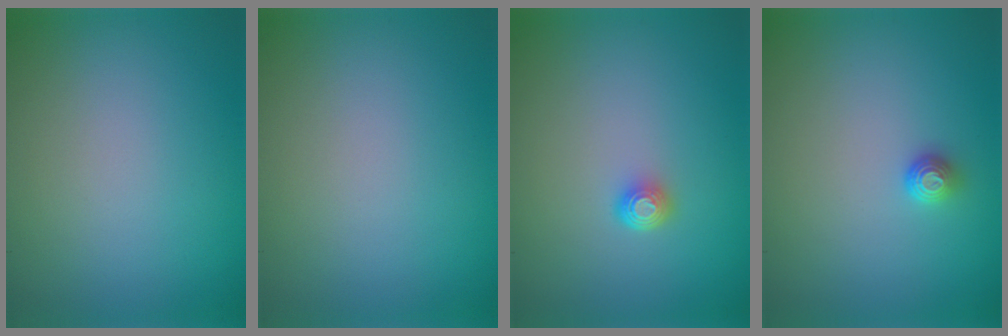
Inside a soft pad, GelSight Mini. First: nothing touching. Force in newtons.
{"total": 0.0}
{"total": 1.4, "press": 1.1, "slide": 1.0}
{"total": 1.3, "press": 1.1, "slide": 0.7}